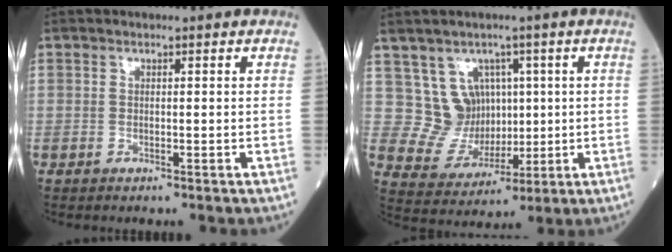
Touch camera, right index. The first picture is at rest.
{"total": 7.5, "force": [2.8, 6.7, 1.9], "torque": [-0.033, 0.023, 0.066]}